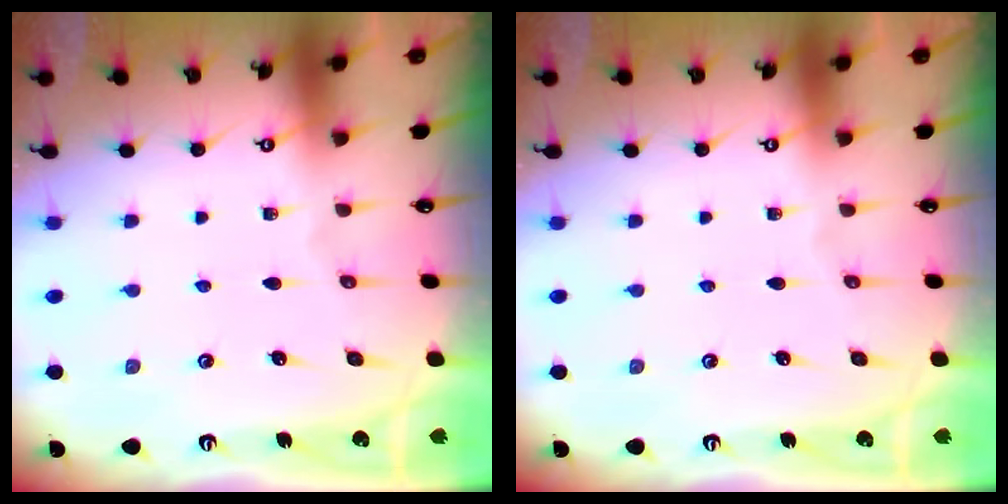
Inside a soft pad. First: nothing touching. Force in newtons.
{"total": 0.0}